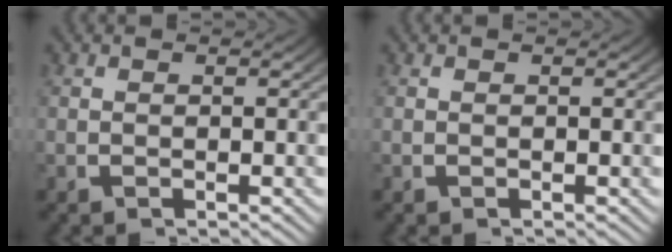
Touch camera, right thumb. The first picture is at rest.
{"total": 0.0}